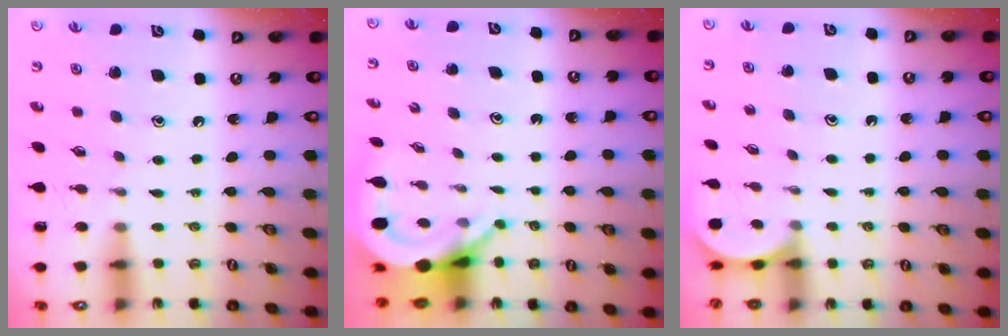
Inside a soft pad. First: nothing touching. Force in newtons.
{"total": 5.2, "press": 5.2, "slide": 0.4}
{"total": 2.0, "press": 2.0, "slide": 0.2}